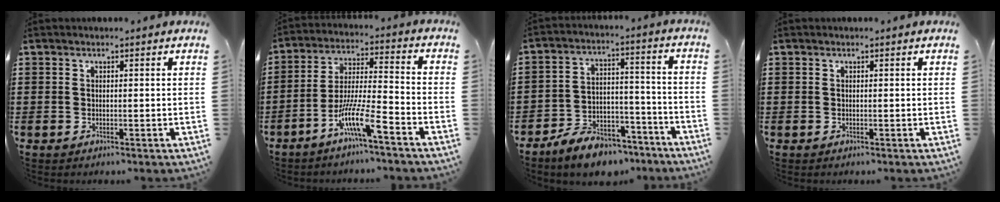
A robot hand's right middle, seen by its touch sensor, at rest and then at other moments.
{"total": 9.4, "force": [-6.4, 0.9, 6.9], "torque": [-0.139, -0.003, -0.124]}
{"total": 8.3, "force": [-7.5, 2.9, 2.1], "torque": [-0.035, 0.035, -0.144]}
{"total": 0.0}